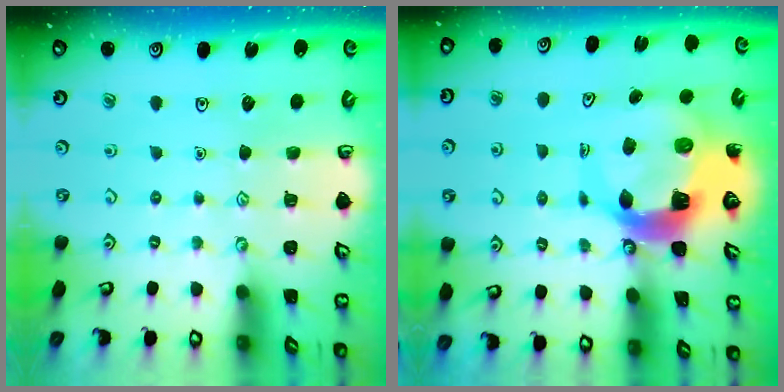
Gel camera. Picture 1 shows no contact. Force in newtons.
{"total": 9.5, "press": 9.5, "slide": 1.0}